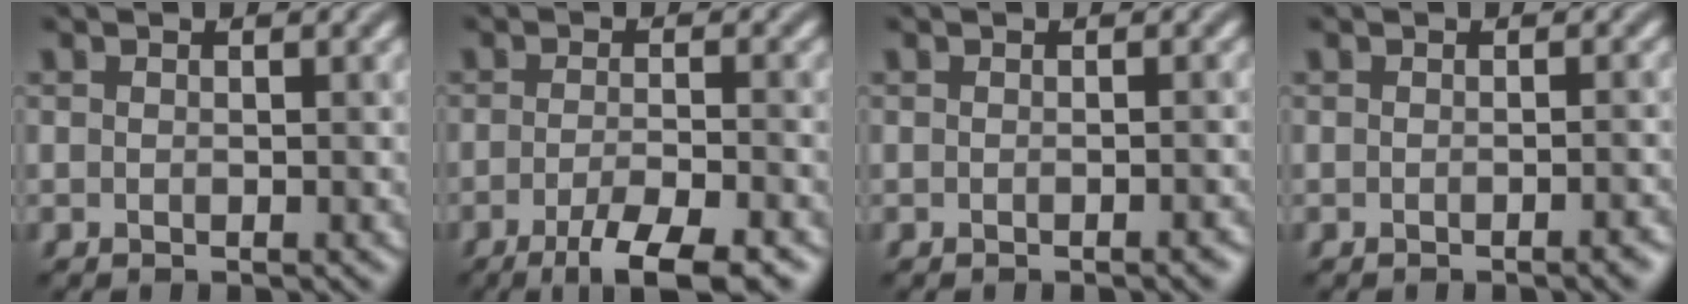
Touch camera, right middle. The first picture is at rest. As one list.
[{"total": 5.6, "force": [-3.3, 1.2, 4.3], "torque": [-0.066, -0.003, -0.057]}, {"total": 0.9, "force": [-0.5, 0.2, 0.7], "torque": [-0.007, 0.001, -0.008]}, {"total": 1.4, "force": [-0.8, 0.3, 1.2], "torque": [-0.009, 0.001, -0.013]}]